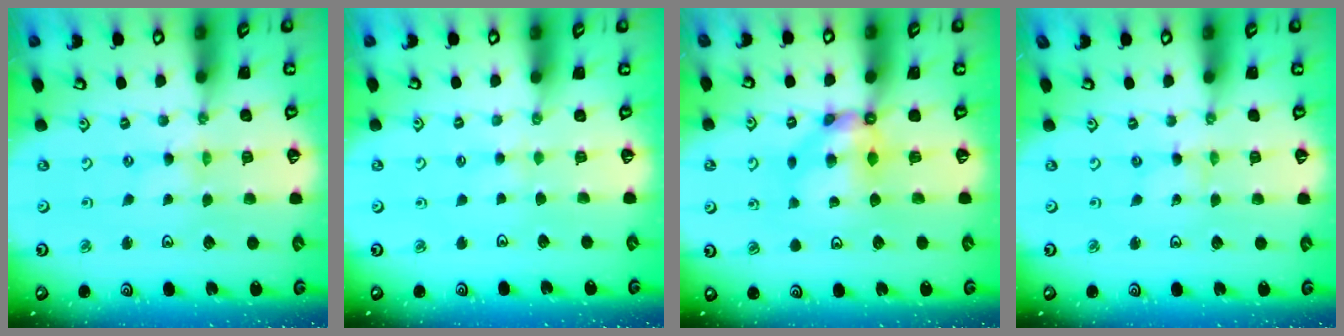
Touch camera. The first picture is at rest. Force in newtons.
{"total": 2.2, "press": 2.2, "slide": 0.5}
{"total": 6.6, "press": 6.6, "slide": 0.6}
{"total": 0.6, "press": 0.6, "slide": 0.1}